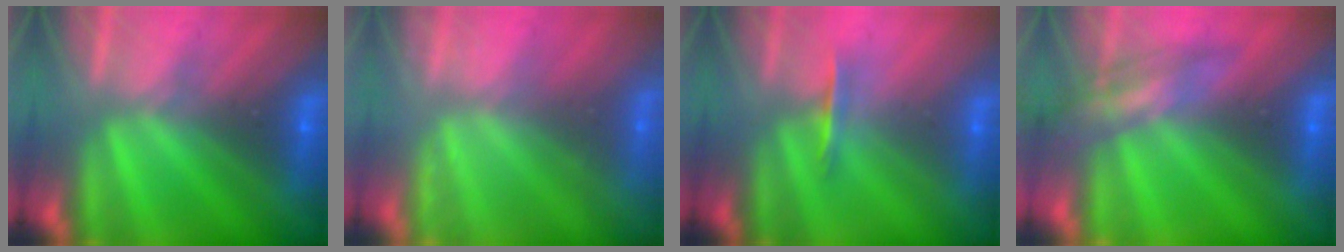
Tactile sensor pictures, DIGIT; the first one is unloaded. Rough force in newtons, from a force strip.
{"total": 2.2}
{"total": 1.2}
{"total": 2.3}